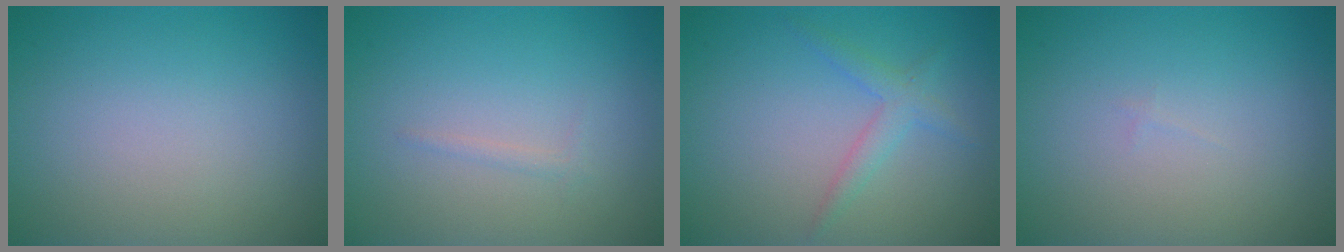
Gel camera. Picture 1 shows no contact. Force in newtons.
{"total": 0.6, "press": 0.6, "slide": 0.0}
{"total": 1.9, "press": 1.9, "slide": 0.2}
{"total": 0.0}